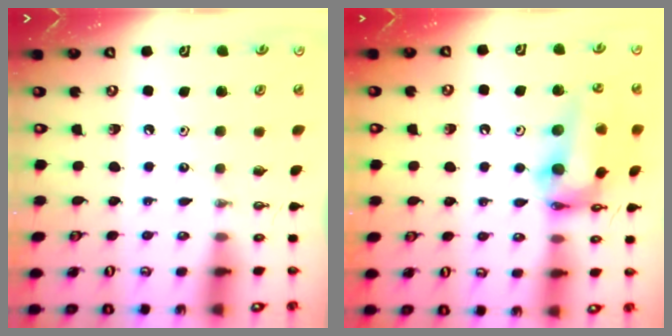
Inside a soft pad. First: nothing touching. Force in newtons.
{"total": 17.0, "press": 16.9, "slide": 2.0}